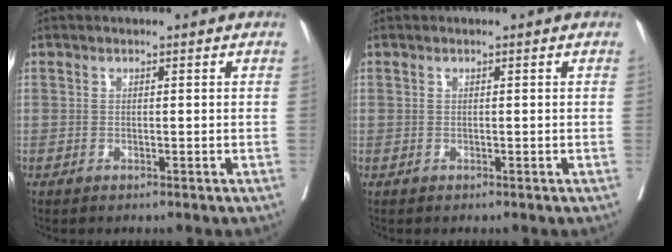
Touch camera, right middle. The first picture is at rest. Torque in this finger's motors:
{"motor_torque": [-0.45, -1.49, 0.05, 0.00]}